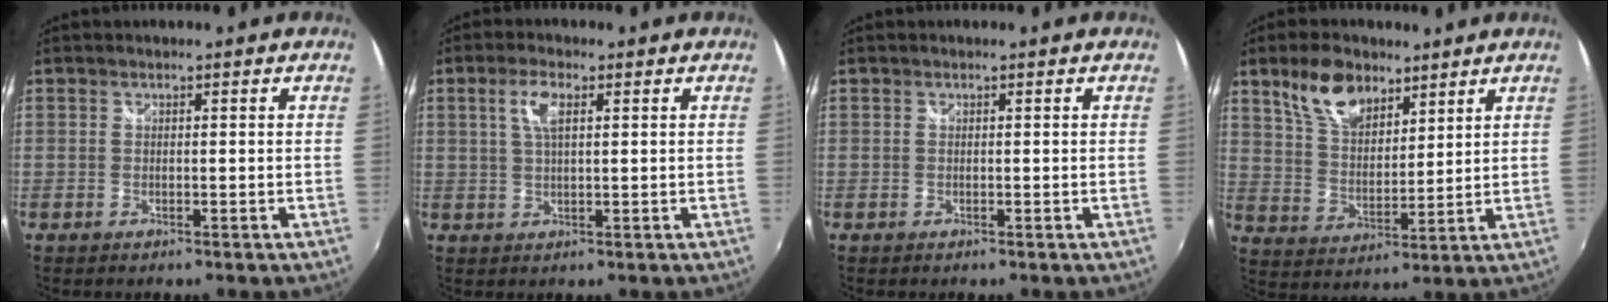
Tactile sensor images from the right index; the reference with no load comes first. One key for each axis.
{"total": 4.5, "fx": 1.6, "fy": 1.6, "fz": 3.9, "tx": -0.074, "ty": 0.005, "tz": 0.031}
{"total": 0.0}
{"total": 10.7, "fx": 7.1, "fy": 5.6, "fz": 5.7, "tx": -0.106, "ty": 0.015, "tz": 0.139}